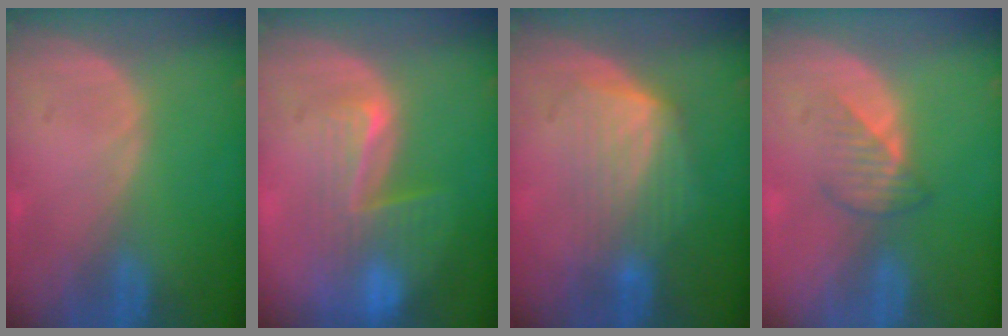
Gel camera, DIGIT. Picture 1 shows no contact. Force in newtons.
{"total": 8.4, "press": 7.2, "slide": 4.3}
{"total": 6.3, "press": 6.1, "slide": 1.6}
{"total": 3.2, "press": 3.1, "slide": 1.0}